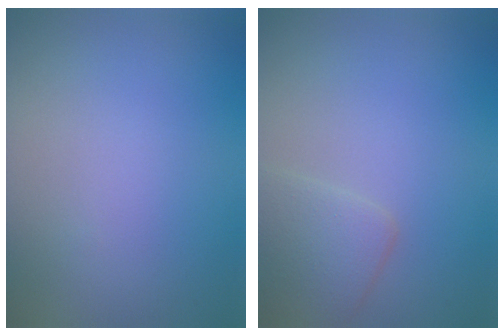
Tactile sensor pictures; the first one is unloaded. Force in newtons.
{"total": 2.9, "press": 2.9, "slide": 0.1}